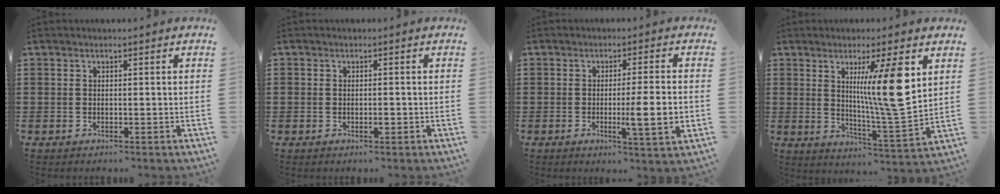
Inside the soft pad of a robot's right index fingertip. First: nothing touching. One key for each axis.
{"total": 1.2, "fx": -0.5, "fy": 0.4, "fz": 1.0, "tx": -0.019, "ty": -0.002, "tz": -0.008}
{"total": 7.4, "fx": -1.2, "fy": 0.4, "fz": 7.3, "tx": -0.104, "ty": -0.018, "tz": -0.022}
{"total": 11.4, "fx": 4.4, "fy": 0.9, "fz": 10.5, "tx": -0.181, "ty": -0.016, "tz": 0.065}